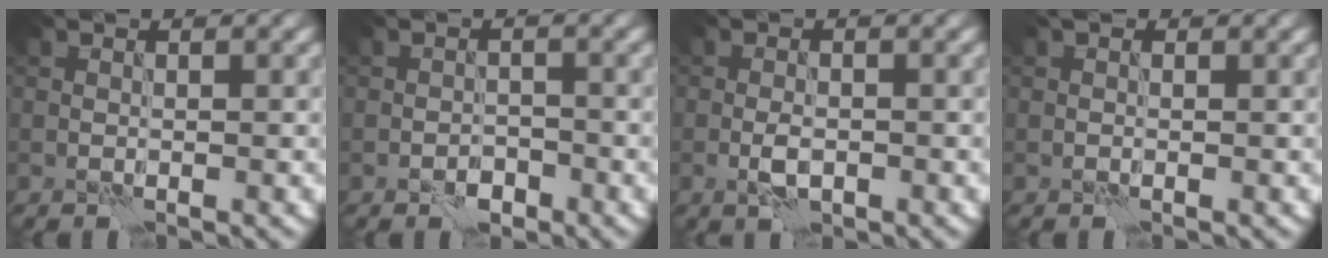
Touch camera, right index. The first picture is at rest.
{"total": 1.7, "force": [-1.2, 1.0, 0.7], "torque": [-0.008, 0.004, -0.022]}
{"total": 1.9, "force": [-0.6, 0.9, 1.6], "torque": [-0.029, 0.000, -0.014]}
{"total": 0.8, "force": [0.2, 0.5, 0.5], "torque": [-0.010, 0.000, -0.004]}